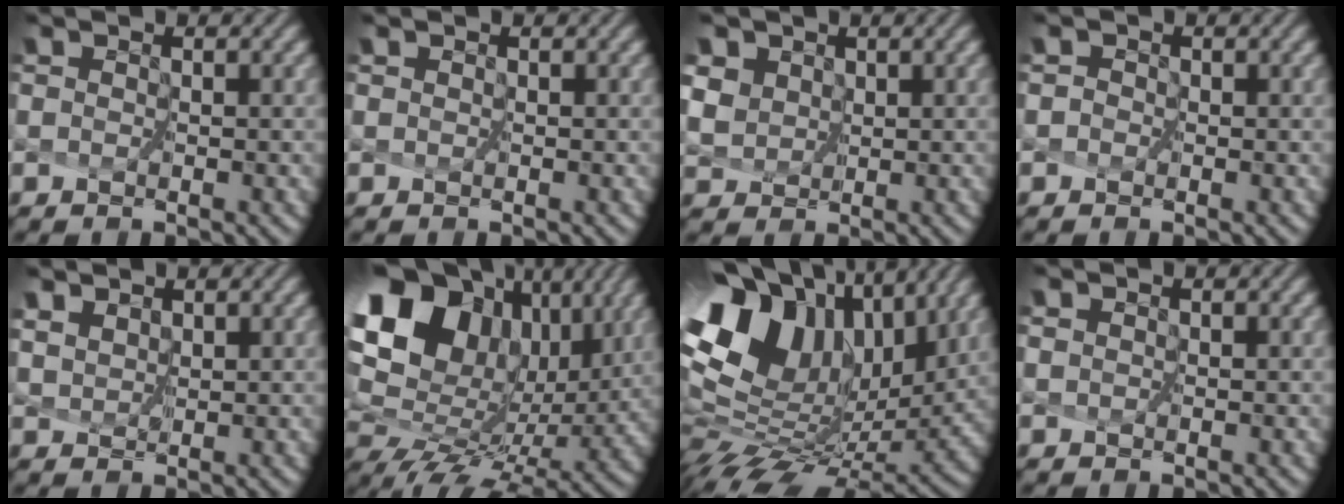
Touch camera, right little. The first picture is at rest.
{"total": 0.0}
{"total": 3.7, "force": [2.2, 2.8, 1.1], "torque": [-0.063, 0.002, 0.051]}
{"total": 0.6, "force": [-0.1, 0.6, 0.1], "torque": [0.014, 0.008, -0.012]}
{"total": 2.2, "force": [2.0, 0.8, 0.4], "torque": [-0.039, -0.004, 0.055]}
{"total": 17.5, "force": [5.9, 12.5, 10.8], "torque": [-0.220, 0.025, 0.137]}
{"total": 13.9, "force": [3.1, 9.5, 9.6], "torque": [-0.185, 0.002, 0.088]}
{"total": 0.8, "force": [0.5, 0.5, 0.4], "torque": [-0.008, 0.007, 0.003]}